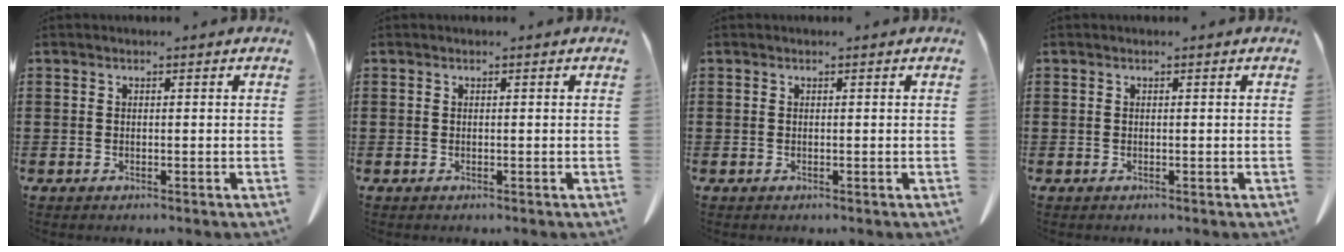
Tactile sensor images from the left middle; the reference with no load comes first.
{"total": 0.0}
{"total": 0.0}
{"total": 0.0}